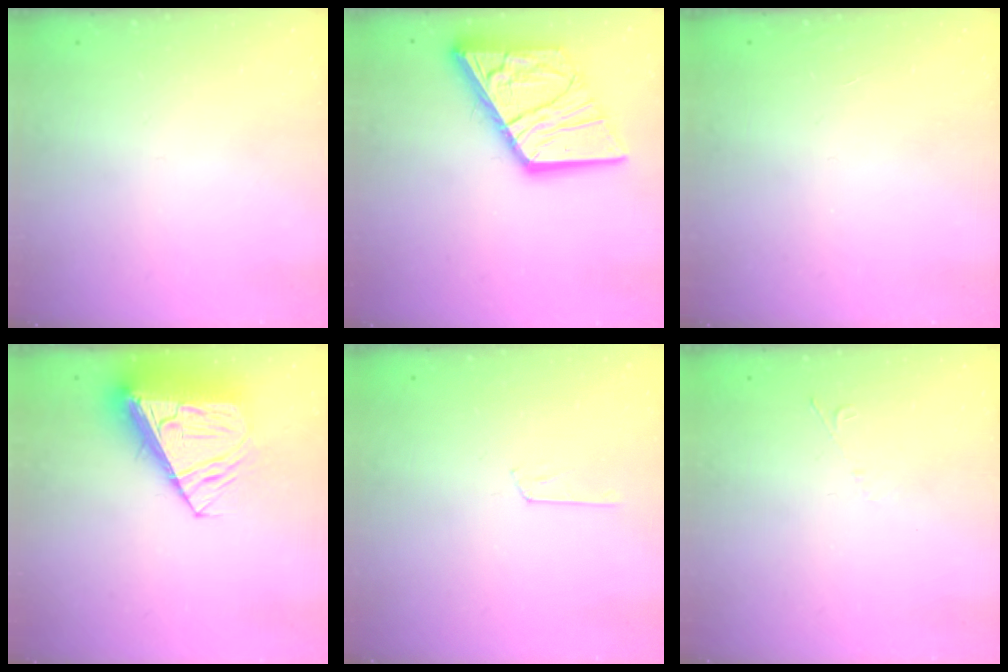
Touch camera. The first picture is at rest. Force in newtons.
{"total": 20.2, "press": 20.0, "slide": 2.4}
{"total": 0.0}
{"total": 11.2, "press": 11.1, "slide": 1.6}
{"total": 2.9, "press": 2.9, "slide": 0.3}
{"total": 2.9, "press": 2.8, "slide": 0.4}